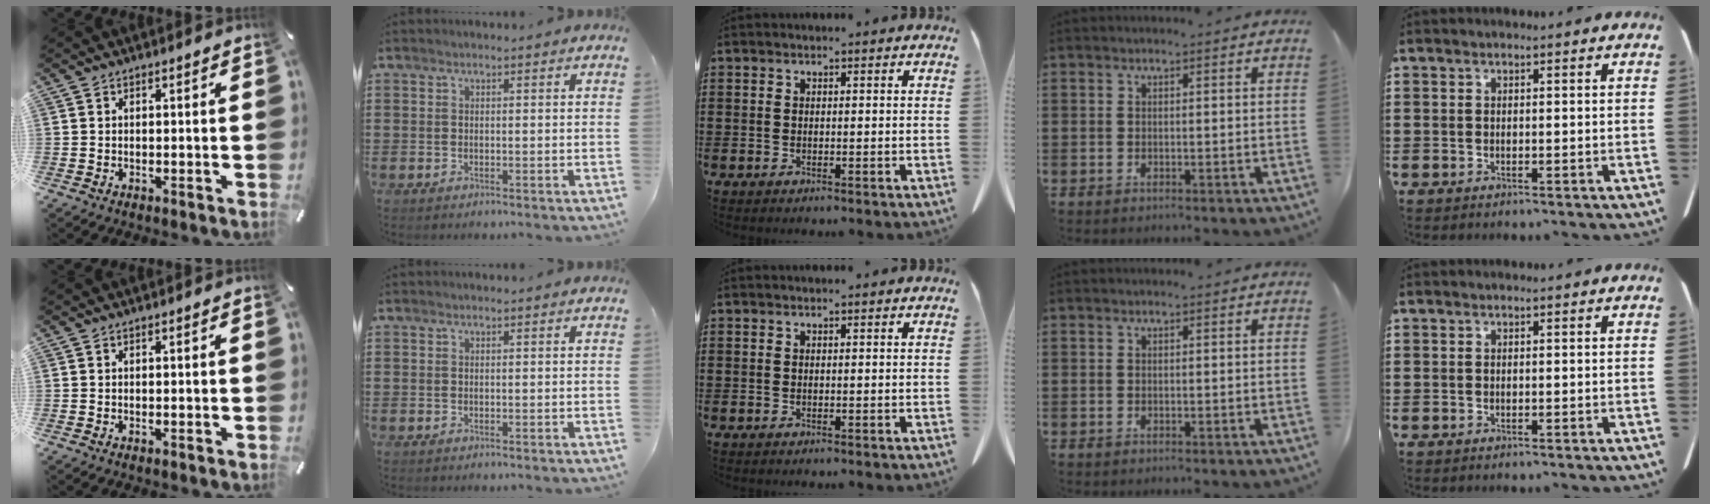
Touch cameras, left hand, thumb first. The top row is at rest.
{}